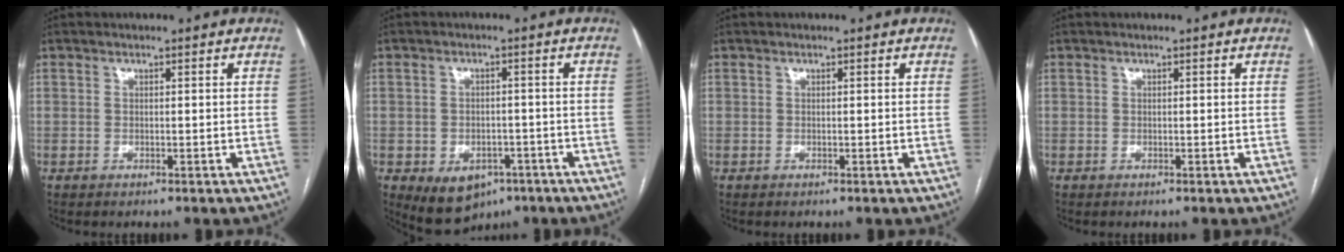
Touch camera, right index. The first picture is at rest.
{"total": 7.6, "force": [-3.9, 5.4, 3.7], "torque": [-0.055, 0.007, -0.045]}
{"total": 0.0}
{"total": 0.0}